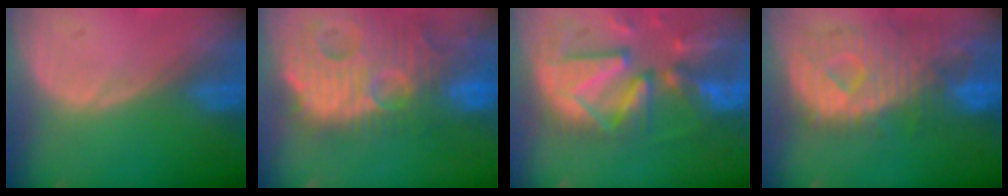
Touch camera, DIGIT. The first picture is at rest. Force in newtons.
{"total": 14.9, "press": 12.8, "slide": 7.6}
{"total": 12.8, "press": 11.1, "slide": 6.3}
{"total": 11.5, "press": 10.0, "slide": 5.7}